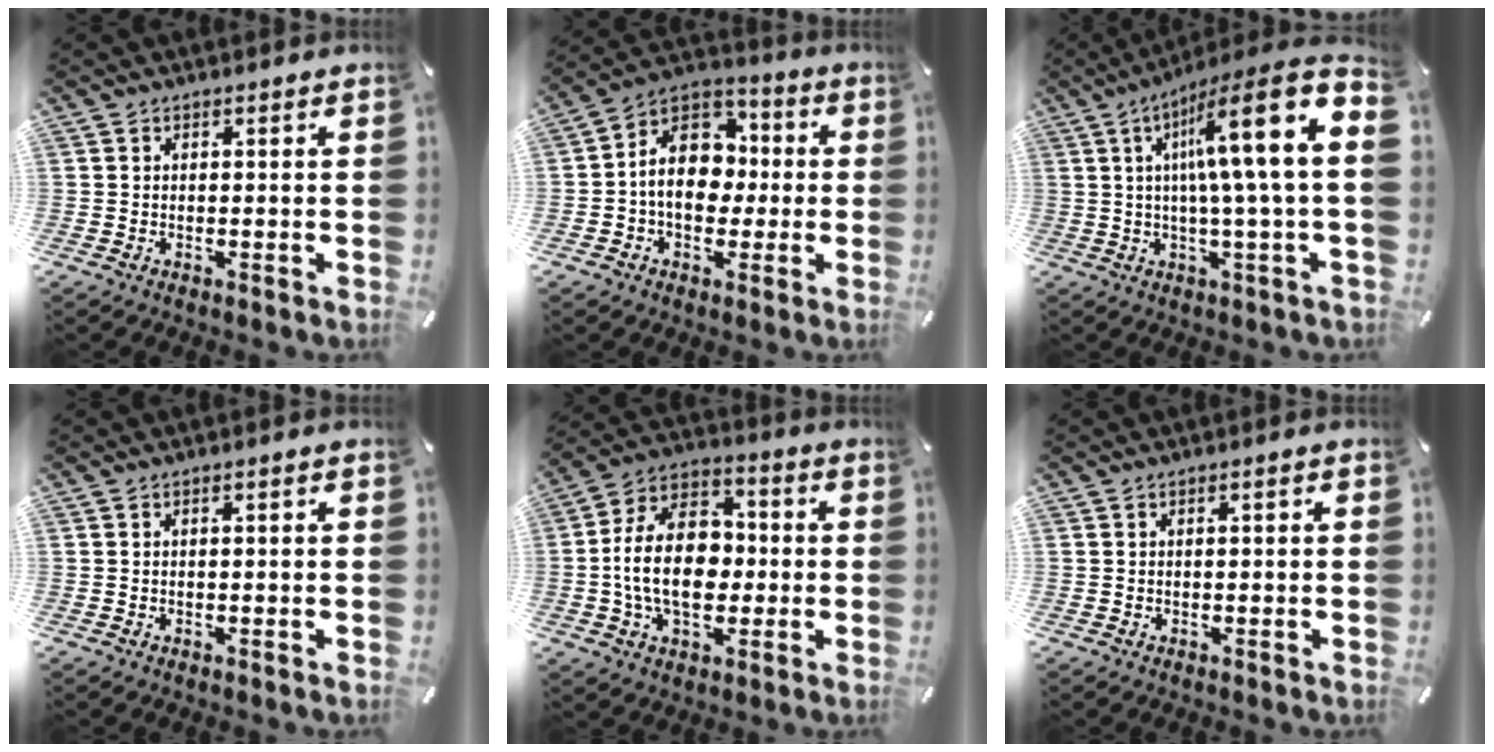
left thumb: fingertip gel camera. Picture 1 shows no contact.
{"total": 12.6, "force": [-1.3, 10.3, 7.1], "torque": [-0.143, 0.017, -0.022]}
{"total": 18.8, "force": [5.4, 1.6, 18.0], "torque": [-0.289, -0.040, 0.064]}
{"total": 0.8, "force": [-0.2, 0.2, 0.8], "torque": [-0.012, 0.000, -0.003]}
{"total": 16.1, "force": [-1.9, 11.3, 11.4], "torque": [-0.236, 0.014, -0.038]}
{"total": 1.1, "force": [-0.3, 0.3, 1.0], "torque": [-0.017, 0.002, -0.005]}